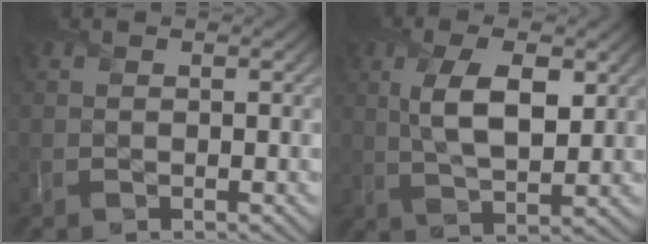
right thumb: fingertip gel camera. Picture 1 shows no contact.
{"total": 7.3, "force": [1.8, 3.2, 6.3], "torque": [-0.127, 0.001, 0.036]}